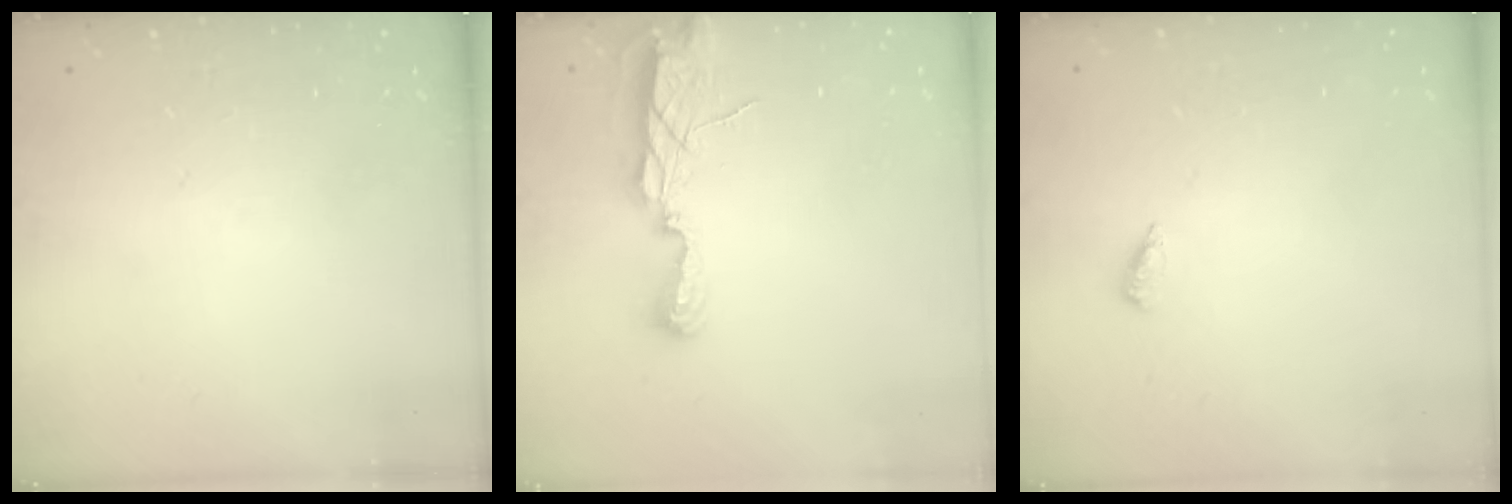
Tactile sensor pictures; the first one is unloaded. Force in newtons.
{"total": 7.3, "press": 7.3, "slide": 0.5}
{"total": 2.6, "press": 2.2, "slide": 1.3}